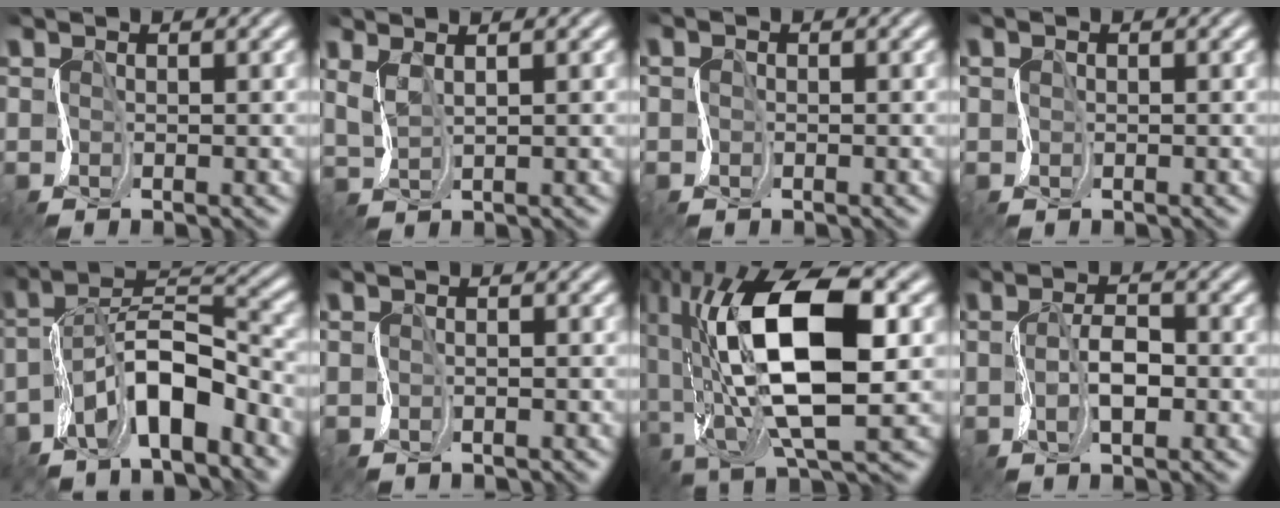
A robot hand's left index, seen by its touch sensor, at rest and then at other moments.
{"total": 1.8, "force": [1.8, 0.2, 0.3], "torque": [-0.025, 0.019, 0.018]}
{"total": 1.1, "force": [-0.4, -0.3, -1.0], "torque": [0.001, 0.005, -0.007]}
{"total": 0.8, "force": [0.0, -0.2, -0.8], "torque": [-0.004, 0.005, 0.002]}
{"total": 6.2, "force": [-4.4, 1.7, 4.0], "torque": [-0.082, 0.025, -0.086]}
{"total": 1.0, "force": [0.0, -0.3, -1.0], "torque": [0.004, -0.001, -0.008]}
{"total": 12.6, "force": [0.2, 5.6, 11.3], "torque": [-0.246, 0.008, 0.005]}
{"total": 1.4, "force": [-0.1, 0.4, 1.3], "torque": [-0.049, 0.008, 0.001]}